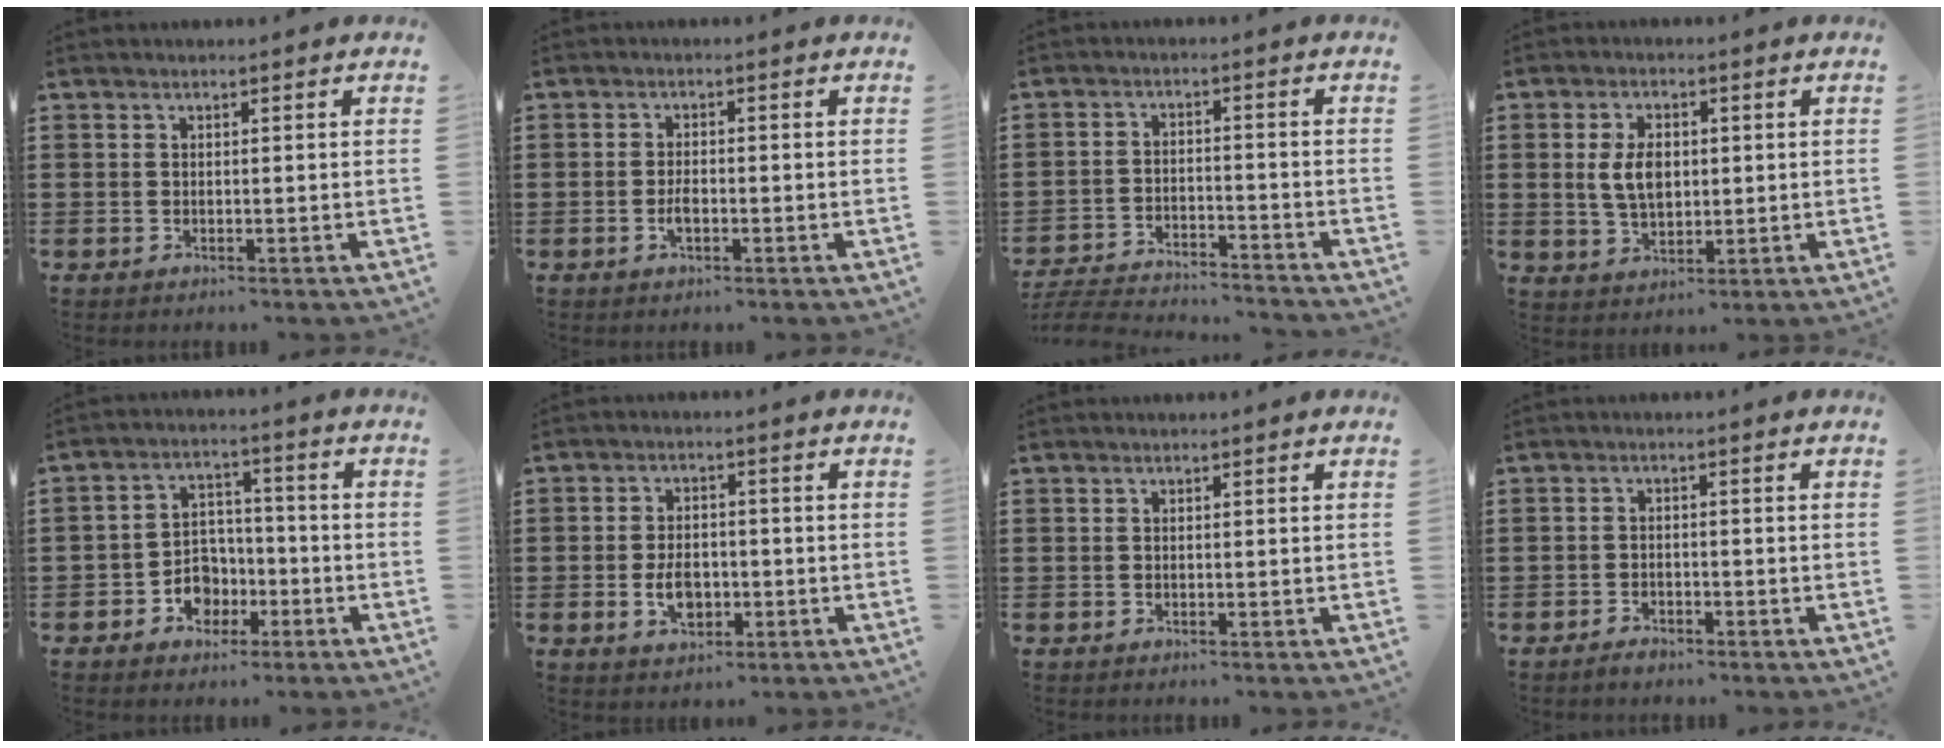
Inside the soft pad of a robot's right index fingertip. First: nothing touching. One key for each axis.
{"total": 2.1, "fx": -0.7, "fy": 0.8, "fz": 1.8, "tx": -0.034, "ty": -0.001, "tz": -0.011}
{"total": 4.7, "fx": -4.6, "fy": 0.1, "fz": 0.8, "tx": -0.030, "ty": -0.004, "tz": -0.098}
{"total": 5.9, "fx": 0.6, "fy": 3.5, "fz": 4.7, "tx": -0.103, "ty": 0.004, "tz": 0.002}
{"total": 5.3, "fx": -2.4, "fy": 4.2, "fz": 1.9, "tx": -0.043, "ty": 0.012, "tz": -0.042}
{"total": 4.7, "fx": -1.1, "fy": 3.0, "fz": 3.4, "tx": -0.065, "ty": -0.003, "tz": -0.021}
{"total": 0.0}
{"total": 1.4, "fx": -1.4, "fy": 0.3, "fz": 0.4, "tx": -0.012, "ty": -0.004, "tz": -0.026}